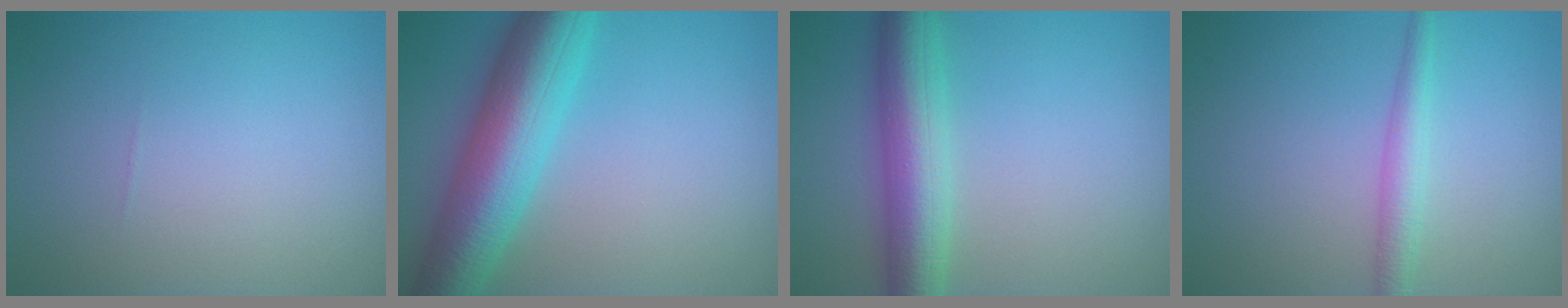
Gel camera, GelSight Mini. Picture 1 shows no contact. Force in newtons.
{"total": 9.1, "press": 9.1, "slide": 0.0}
{"total": 6.4, "press": 6.4, "slide": 0.0}
{"total": 2.3, "press": 2.3, "slide": 0.1}